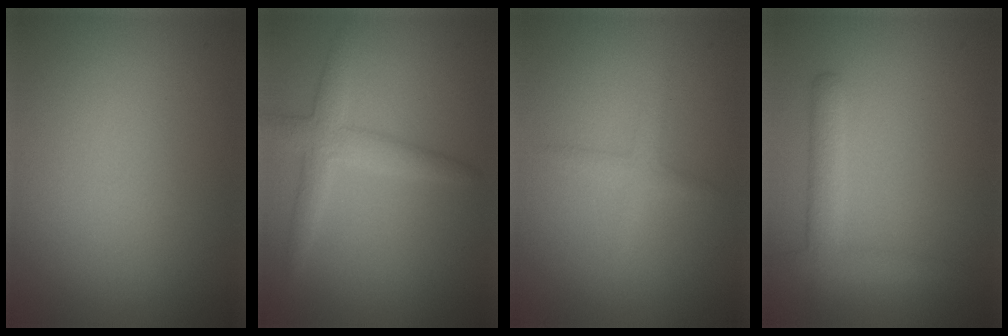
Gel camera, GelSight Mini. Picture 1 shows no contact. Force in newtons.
{"total": 3.1, "press": 3.1, "slide": 0.1}
{"total": 1.7, "press": 1.7, "slide": 0.1}
{"total": 2.9, "press": 2.9, "slide": 0.2}